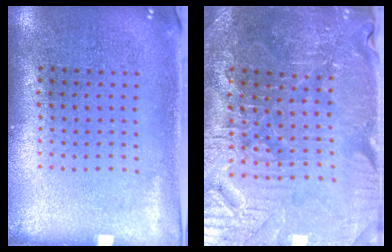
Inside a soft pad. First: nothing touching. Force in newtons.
{"total": 3.8, "press": 3.7, "slide": 0.5}